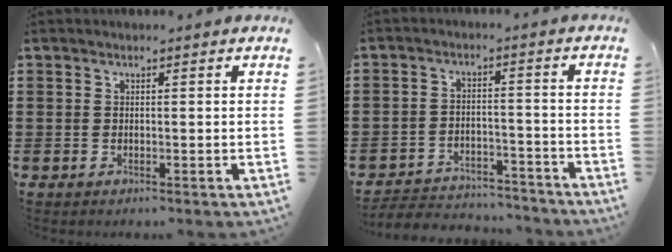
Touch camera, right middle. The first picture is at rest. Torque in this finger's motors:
{"motor_torque": [0.89, -0.20, -0.03, -0.02]}